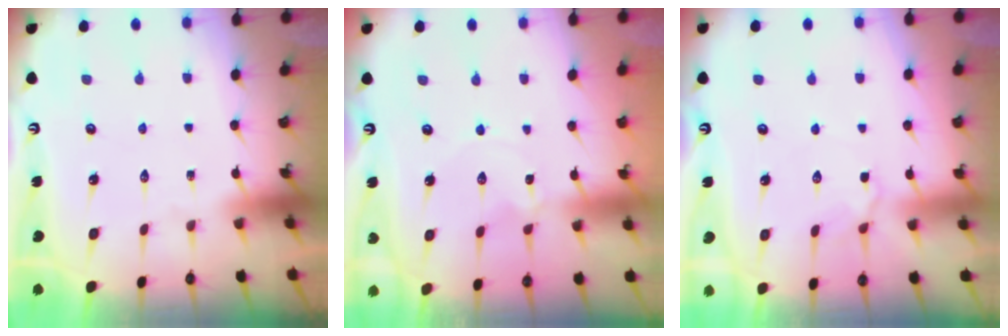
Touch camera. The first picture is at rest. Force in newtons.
{"total": 0.0}
{"total": 3.0, "press": 2.9, "slide": 0.7}